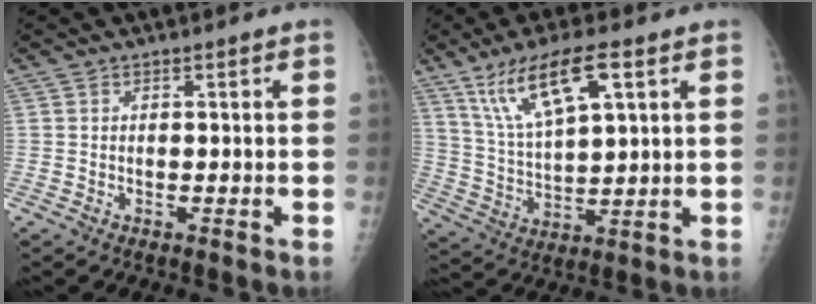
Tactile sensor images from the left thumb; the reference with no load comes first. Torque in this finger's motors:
{"motor_torque": [0.10, 0.44, -0.02, -0.17, 0.26]}